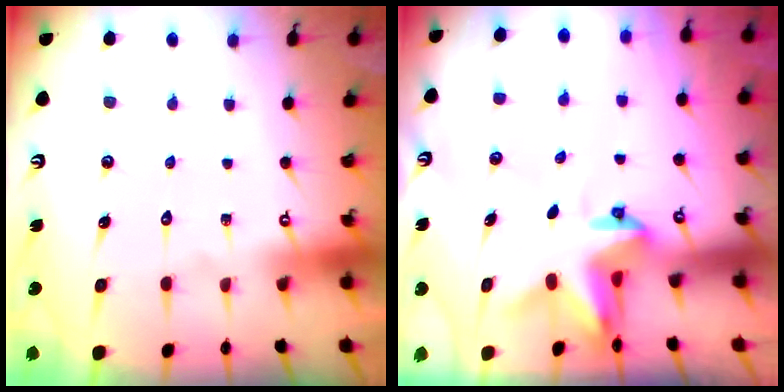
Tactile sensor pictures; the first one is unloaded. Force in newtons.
{"total": 3.6, "press": 3.6, "slide": 0.0}